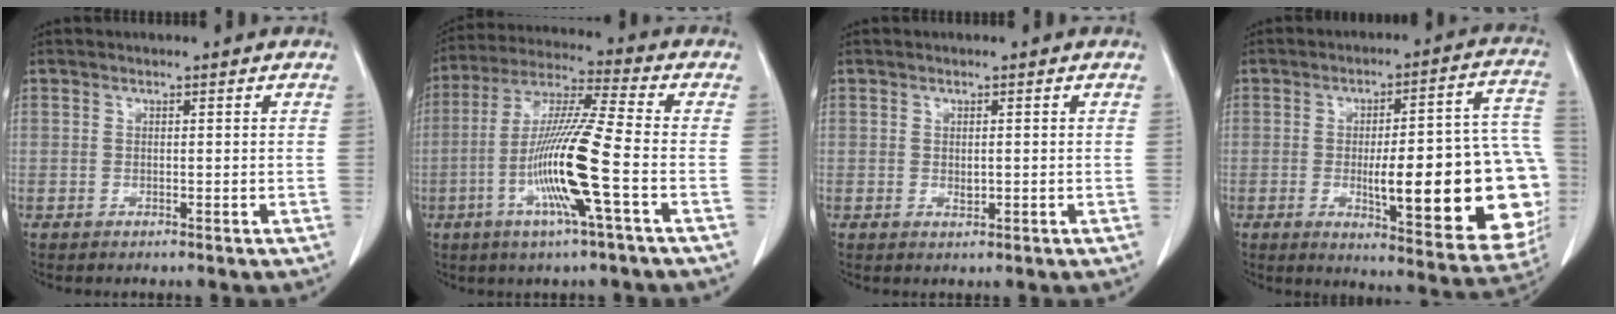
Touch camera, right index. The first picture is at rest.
{"total": 14.1, "force": [-4.0, -0.5, 13.5], "torque": [-0.272, -0.008, -0.086]}
{"total": 1.1, "force": [0.0, 0.6, 1.0], "torque": [-0.016, -0.003, 0.002]}
{"total": 24.5, "force": [-4.0, 5.1, 23.7], "torque": [-0.226, 0.018, -0.037]}